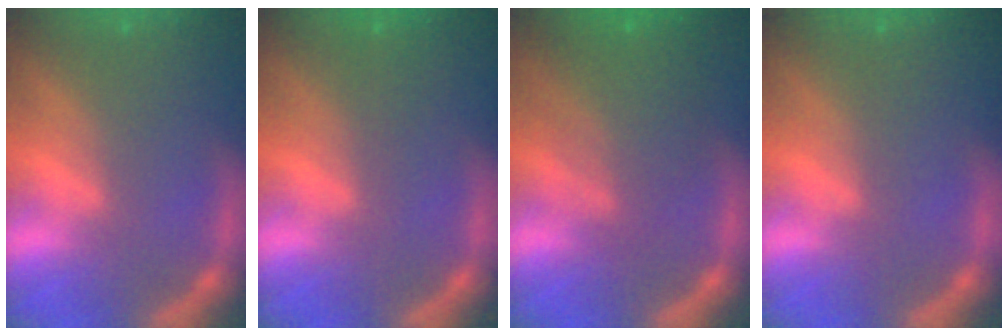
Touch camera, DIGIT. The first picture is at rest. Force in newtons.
{"total": 1.0}
{"total": 5.5}
{"total": 0.0}